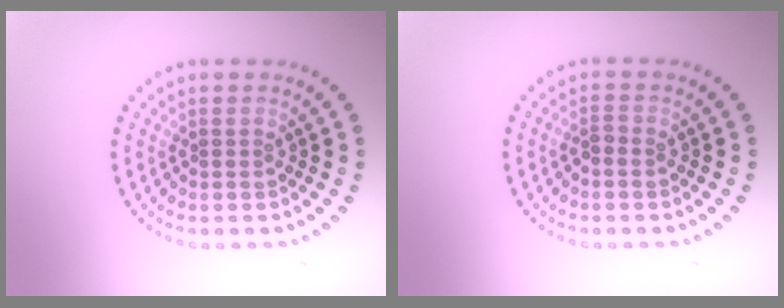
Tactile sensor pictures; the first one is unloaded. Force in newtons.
{"total": 1.0, "press": 0.9, "slide": 0.4}